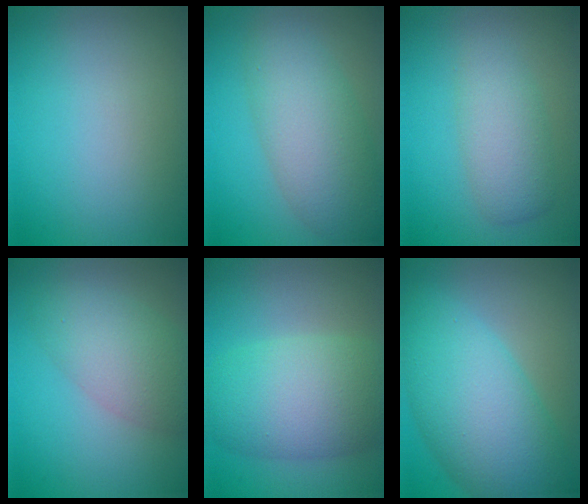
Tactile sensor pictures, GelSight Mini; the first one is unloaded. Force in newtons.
{"total": 6.8, "press": 6.8, "slide": 0.3}
{"total": 3.8, "press": 3.8, "slide": 0.2}
{"total": 5.3, "press": 5.3, "slide": 0.1}
{"total": 8.4, "press": 8.4, "slide": 0.4}
{"total": 9.4, "press": 9.4, "slide": 0.2}